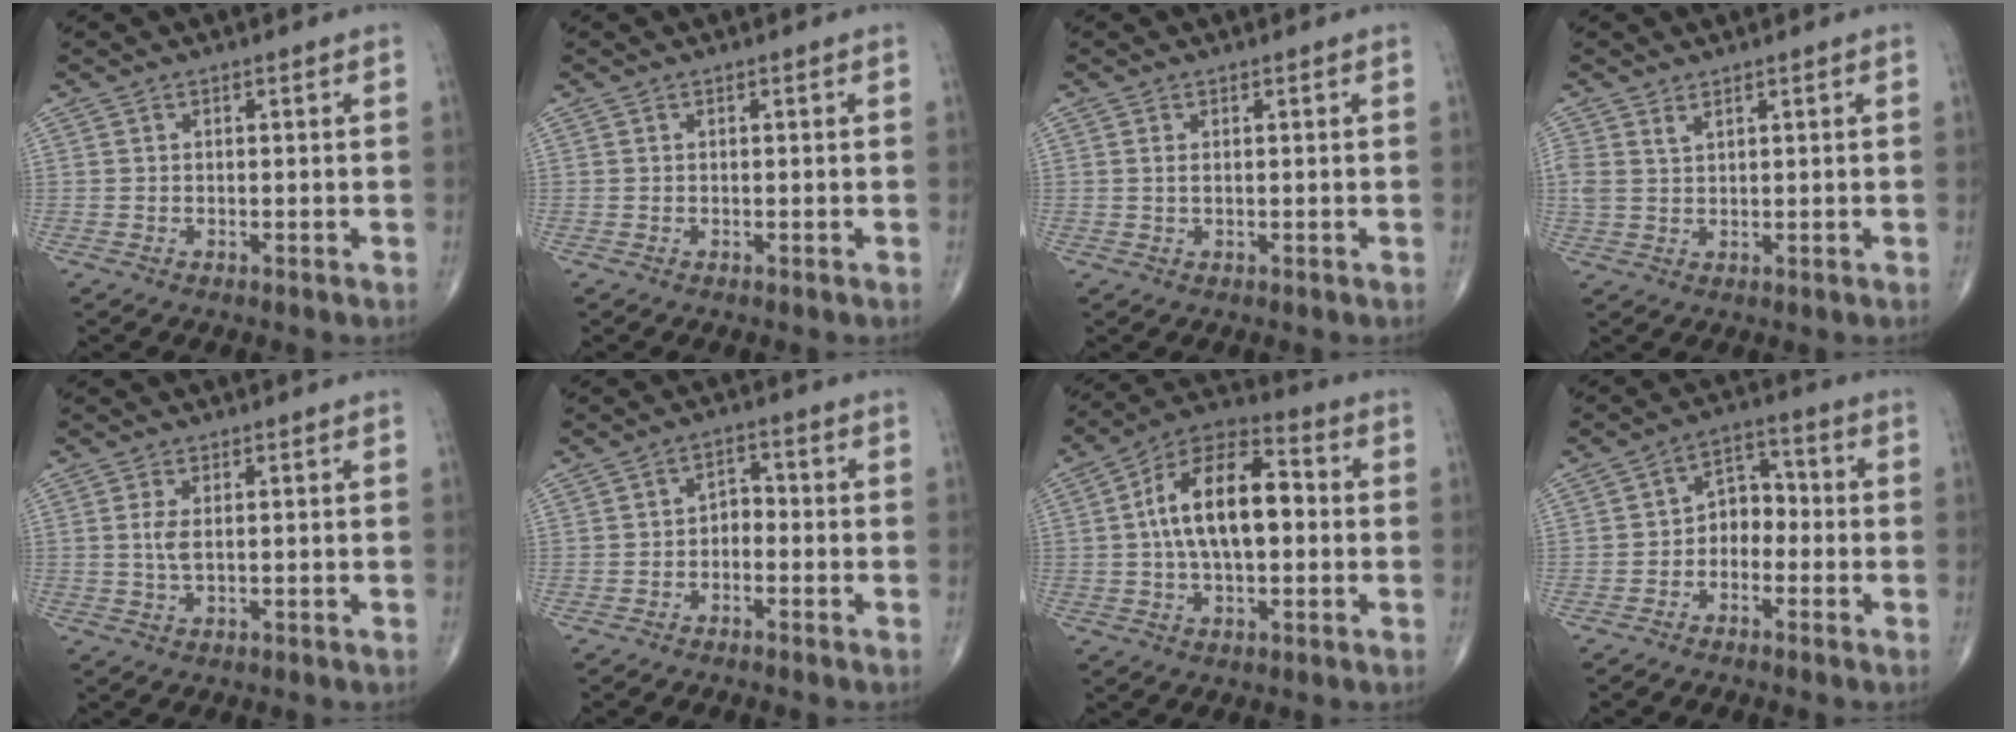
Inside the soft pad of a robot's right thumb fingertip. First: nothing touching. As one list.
[{"total": 0.0}, {"total": 0.9, "force": [0.2, 0.4, 0.8], "torque": [-0.019, 0.000, 0.005]}, {"total": 2.5, "force": [1.6, 1.2, 1.5], "torque": [-0.035, -0.003, 0.041]}, {"total": 2.8, "force": [0.4, 1.0, 2.5], "torque": [-0.061, -0.002, 0.012]}, {"total": 3.2, "force": [-1.3, 2.1, 1.9], "torque": [-0.018, 0.026, -0.032]}, {"total": 16.2, "force": [0.8, 8.4, 13.9], "torque": [-0.231, 0.032, 0.004]}, {"total": 6.0, "force": [-1.8, 4.4, 3.7], "torque": [-0.033, 0.036, -0.047]}]